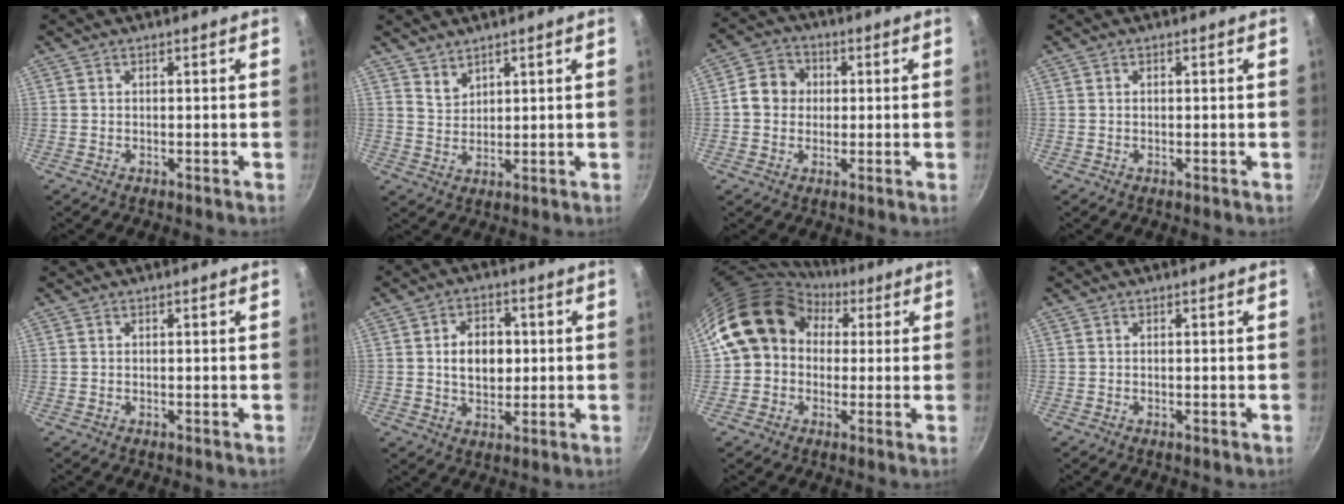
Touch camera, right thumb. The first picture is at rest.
{"total": 3.2, "force": [2.6, 1.6, 0.8], "torque": [-0.009, -0.011, 0.055]}
{"total": 7.0, "force": [0.6, 6.2, 3.2], "torque": [-0.026, 0.011, -0.007]}
{"total": 0.5, "force": [0.1, 0.4, 0.3], "torque": [-0.006, 0.002, 0.002]}
{"total": 0.0}
{"total": 8.5, "force": [0.9, 6.0, 6.0], "torque": [-0.070, 0.004, 0.011]}
{"total": 13.7, "force": [3.3, 11.4, 7.0], "torque": [-0.085, 0.029, 0.041]}
{"total": 0.0}